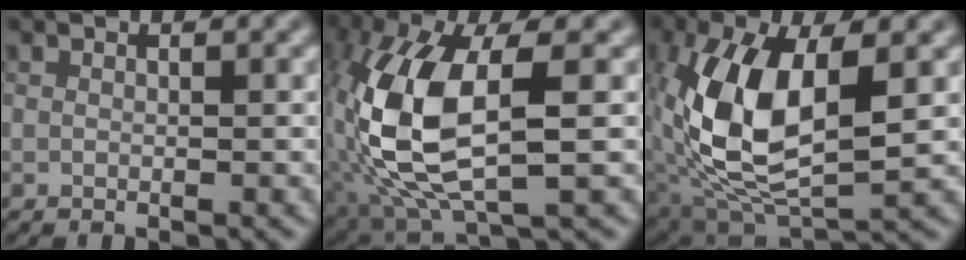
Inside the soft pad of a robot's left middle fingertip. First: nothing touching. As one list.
[{"total": 11.3, "force": [-0.2, 4.7, 10.3], "torque": [-0.228, 0.001, 0.003]}, {"total": 10.8, "force": [0.3, 5.3, 9.5], "torque": [-0.199, 0.004, 0.009]}]